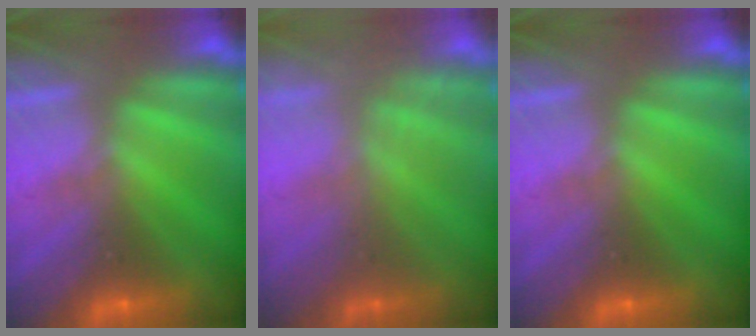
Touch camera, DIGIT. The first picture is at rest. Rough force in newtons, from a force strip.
{"total": 2.3}
{"total": 0.0}